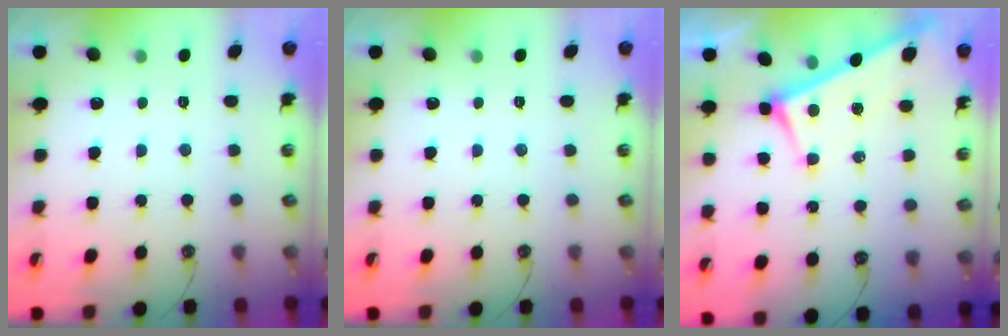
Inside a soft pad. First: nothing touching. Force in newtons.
{"total": 0.0}
{"total": 3.9, "press": 3.8, "slide": 0.6}